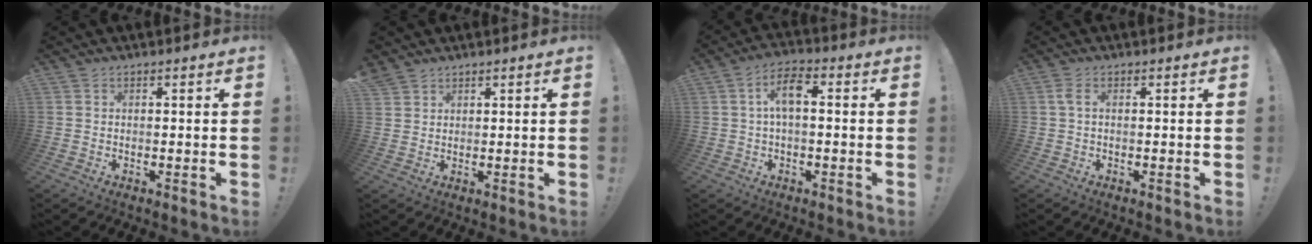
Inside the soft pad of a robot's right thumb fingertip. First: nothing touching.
{"total": 2.8, "force": [2.4, 1.5, 0.4], "torque": [-0.009, -0.014, 0.047]}
{"total": 7.2, "force": [0.6, 3.2, 6.4], "torque": [-0.122, 0.011, 0.011]}
{"total": 2.4, "force": [0.5, 0.7, 2.2], "torque": [-0.047, 0.005, 0.011]}